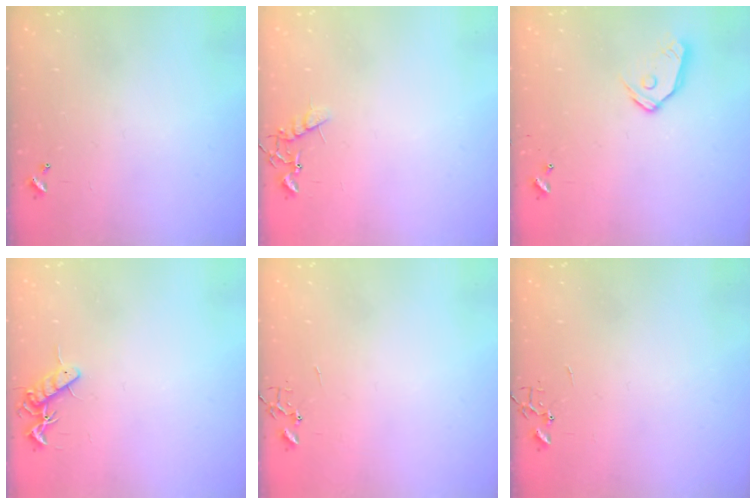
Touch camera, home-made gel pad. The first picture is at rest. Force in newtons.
{"total": 6.8, "press": 6.8, "slide": 0.3}
{"total": 9.8, "press": 9.8, "slide": 0.9}
{"total": 8.1, "press": 8.1, "slide": 0.8}
{"total": 0.0}
{"total": 0.0}